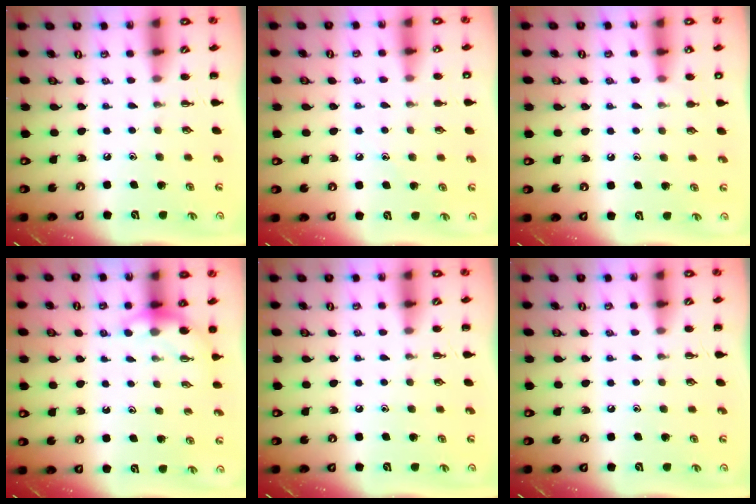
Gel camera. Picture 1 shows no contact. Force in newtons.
{"total": 7.1, "press": 6.8, "slide": 2.0}
{"total": 6.0, "press": 5.7, "slide": 2.0}
{"total": 3.9, "press": 3.9, "slide": 0.2}
{"total": 0.0}
{"total": 0.0}